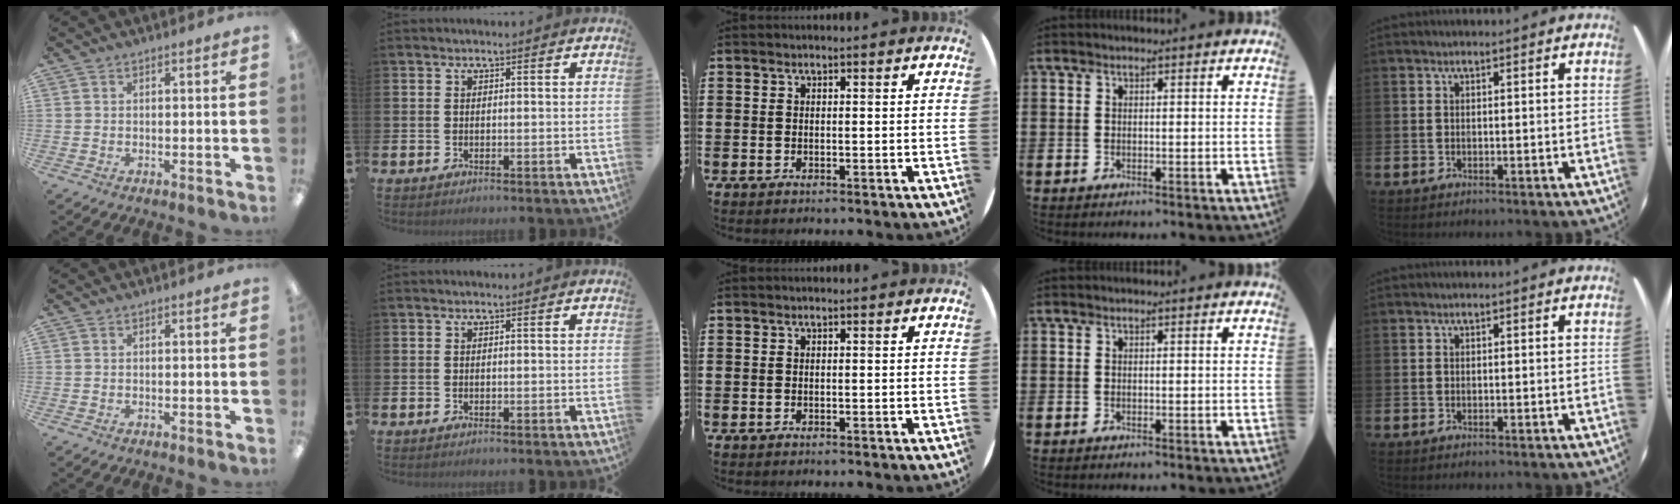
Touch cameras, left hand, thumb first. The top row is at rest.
{}